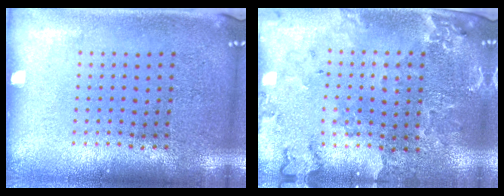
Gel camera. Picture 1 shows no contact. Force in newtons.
{"total": 0.5, "press": 0.5, "slide": 0.2}